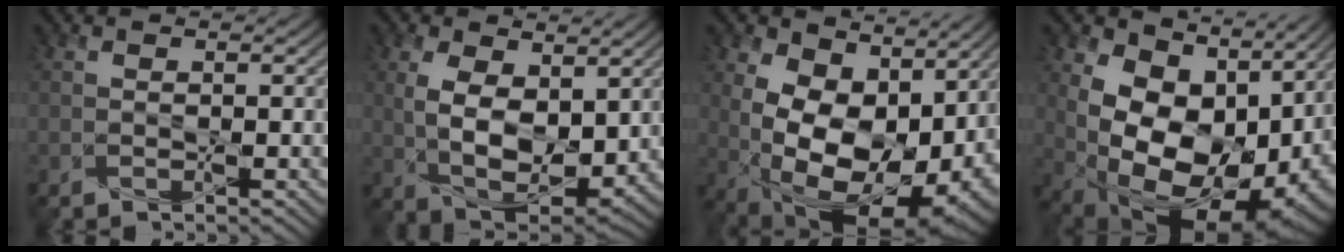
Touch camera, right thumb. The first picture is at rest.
{"total": 9.8, "force": [1.8, 5.8, 7.7], "torque": [-0.170, -0.011, 0.033]}
{"total": 16.7, "force": [2.3, 11.5, 11.9], "torque": [-0.180, -0.014, 0.065]}
{"total": 17.6, "force": [1.4, 12.5, 12.3], "torque": [-0.176, -0.025, 0.064]}